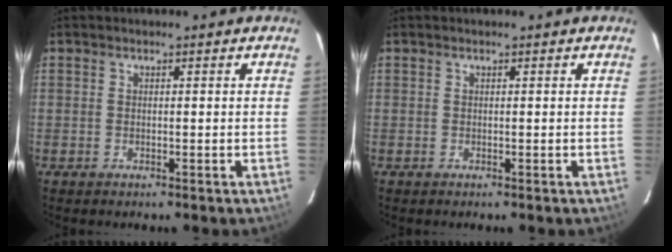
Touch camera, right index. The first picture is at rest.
{"total": 0.0}